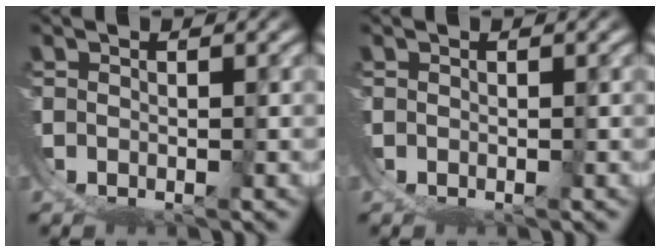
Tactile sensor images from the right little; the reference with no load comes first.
{"total": 0.0}